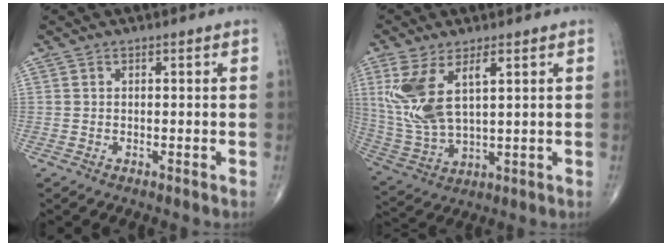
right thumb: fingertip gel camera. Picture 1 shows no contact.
{"total": 11.9, "force": [3.9, 5.0, 10.1], "torque": [-0.224, -0.013, 0.093]}